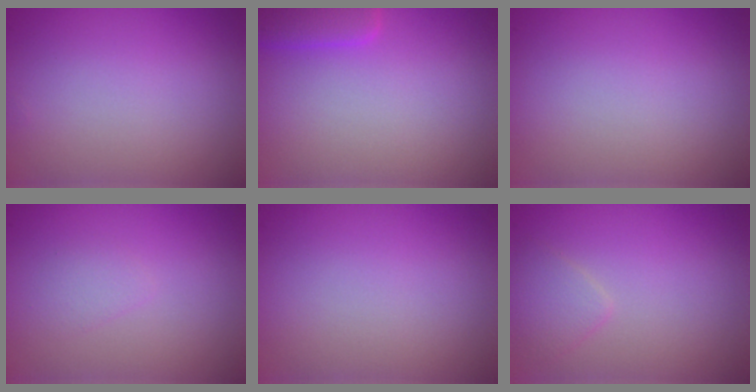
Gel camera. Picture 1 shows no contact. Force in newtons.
{"total": 2.9, "press": 2.9, "slide": 0.2}
{"total": 0.0}
{"total": 0.9, "press": 0.9, "slide": 0.1}
{"total": 0.0}
{"total": 1.6, "press": 1.6, "slide": 0.1}